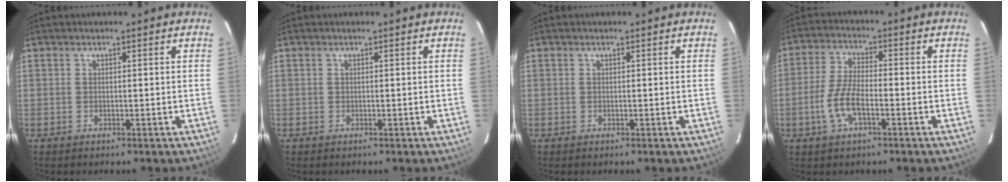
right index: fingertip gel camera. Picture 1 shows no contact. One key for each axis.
{"total": 0.0}
{"total": 0.0}
{"total": 7.4, "fx": -2.9, "fy": 2.7, "fz": 6.3, "tx": -0.136, "ty": 0.000, "tz": -0.058}